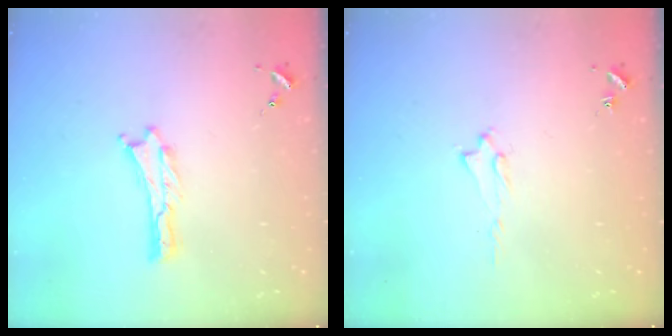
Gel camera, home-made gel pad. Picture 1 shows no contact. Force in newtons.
{"total": 1.6, "press": 1.6, "slide": 0.2}